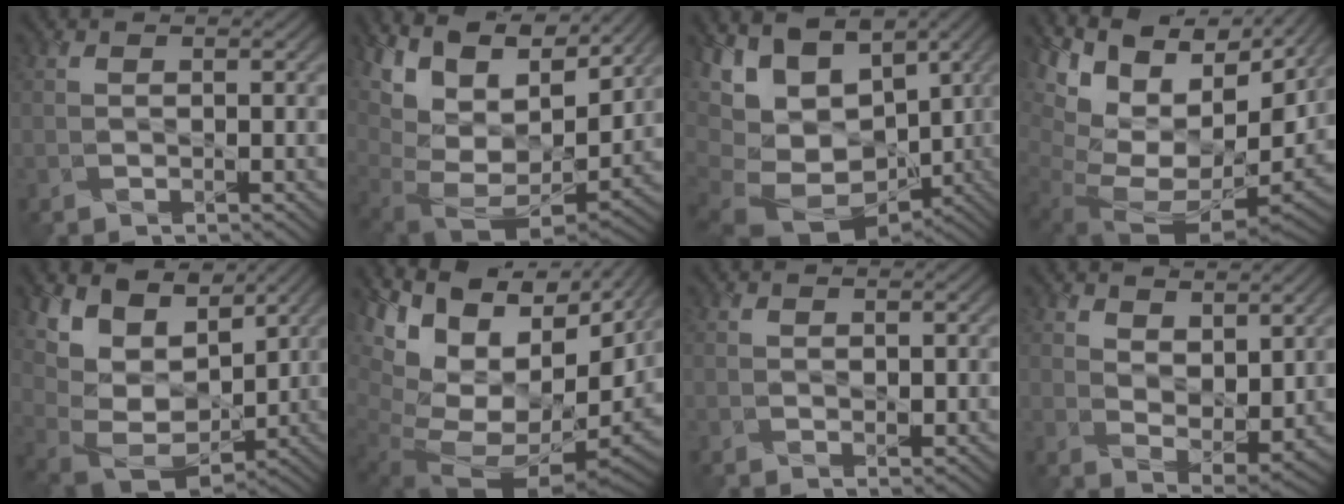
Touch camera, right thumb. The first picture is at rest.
{"total": 17.5, "force": [9.5, 9.1, 11.6], "torque": [-0.248, 0.035, 0.176]}
{"total": 14.3, "force": [0.9, 10.0, 10.1], "torque": [-0.216, -0.014, 0.064]}
{"total": 16.8, "force": [4.5, 10.3, 12.6], "torque": [-0.229, 0.018, 0.119]}
{"total": 12.3, "force": [6.6, 7.5, 7.2], "torque": [-0.180, 0.027, 0.123]}
{"total": 17.9, "force": [3.2, 10.9, 13.8], "torque": [-0.241, 0.014, 0.101]}
{"total": 1.0, "force": [0.4, 0.5, 0.7], "torque": [-0.013, -0.003, 0.009]}
{"total": 5.7, "force": [3.7, 2.9, 3.4], "torque": [-0.076, -0.011, 0.068]}